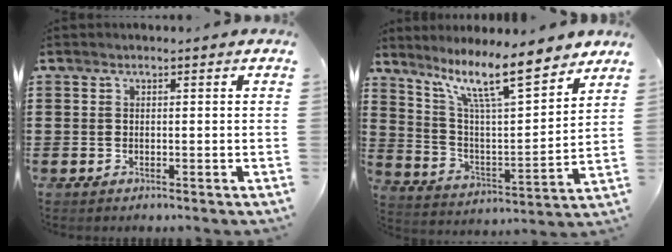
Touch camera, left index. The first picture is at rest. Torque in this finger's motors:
{"motor_torque": [2.14, 0.00, 0.70, 0.21]}